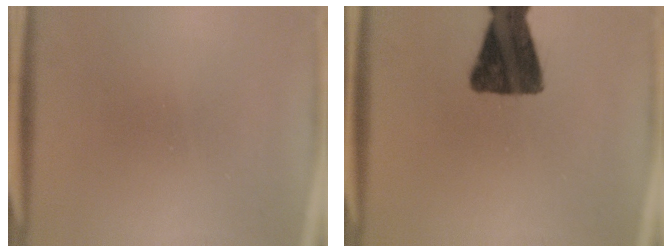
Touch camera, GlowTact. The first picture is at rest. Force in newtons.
{"total": 14.6}